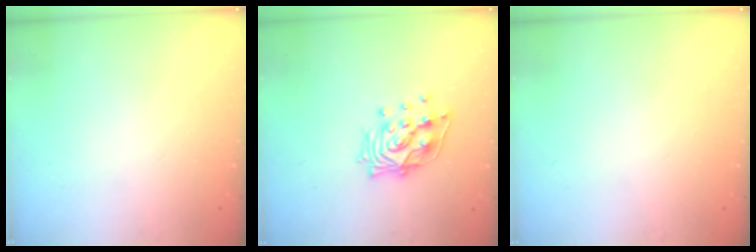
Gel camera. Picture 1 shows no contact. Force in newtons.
{"total": 14.1, "press": 14.0, "slide": 1.8}
{"total": 0.0}